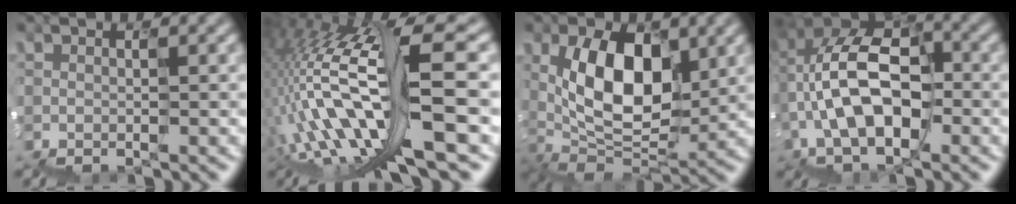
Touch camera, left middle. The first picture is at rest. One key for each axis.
{"total": 12.3, "fx": -2.1, "fy": 3.1, "fz": 11.7, "tx": -0.247, "ty": 0.028, "tz": -0.028}
{"total": 6.5, "fx": 1.3, "fy": 4.0, "fz": 5.0, "tx": -0.107, "ty": 0.003, "tz": 0.023}
{"total": 10.3, "fx": -1.4, "fy": 6.0, "fz": 8.2, "tx": -0.168, "ty": 0.028, "tz": -0.033}